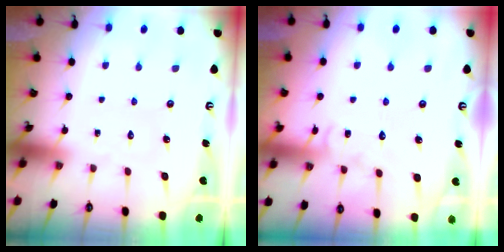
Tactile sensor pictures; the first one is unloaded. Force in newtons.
{"total": 8.4, "press": 8.4, "slide": 0.7}